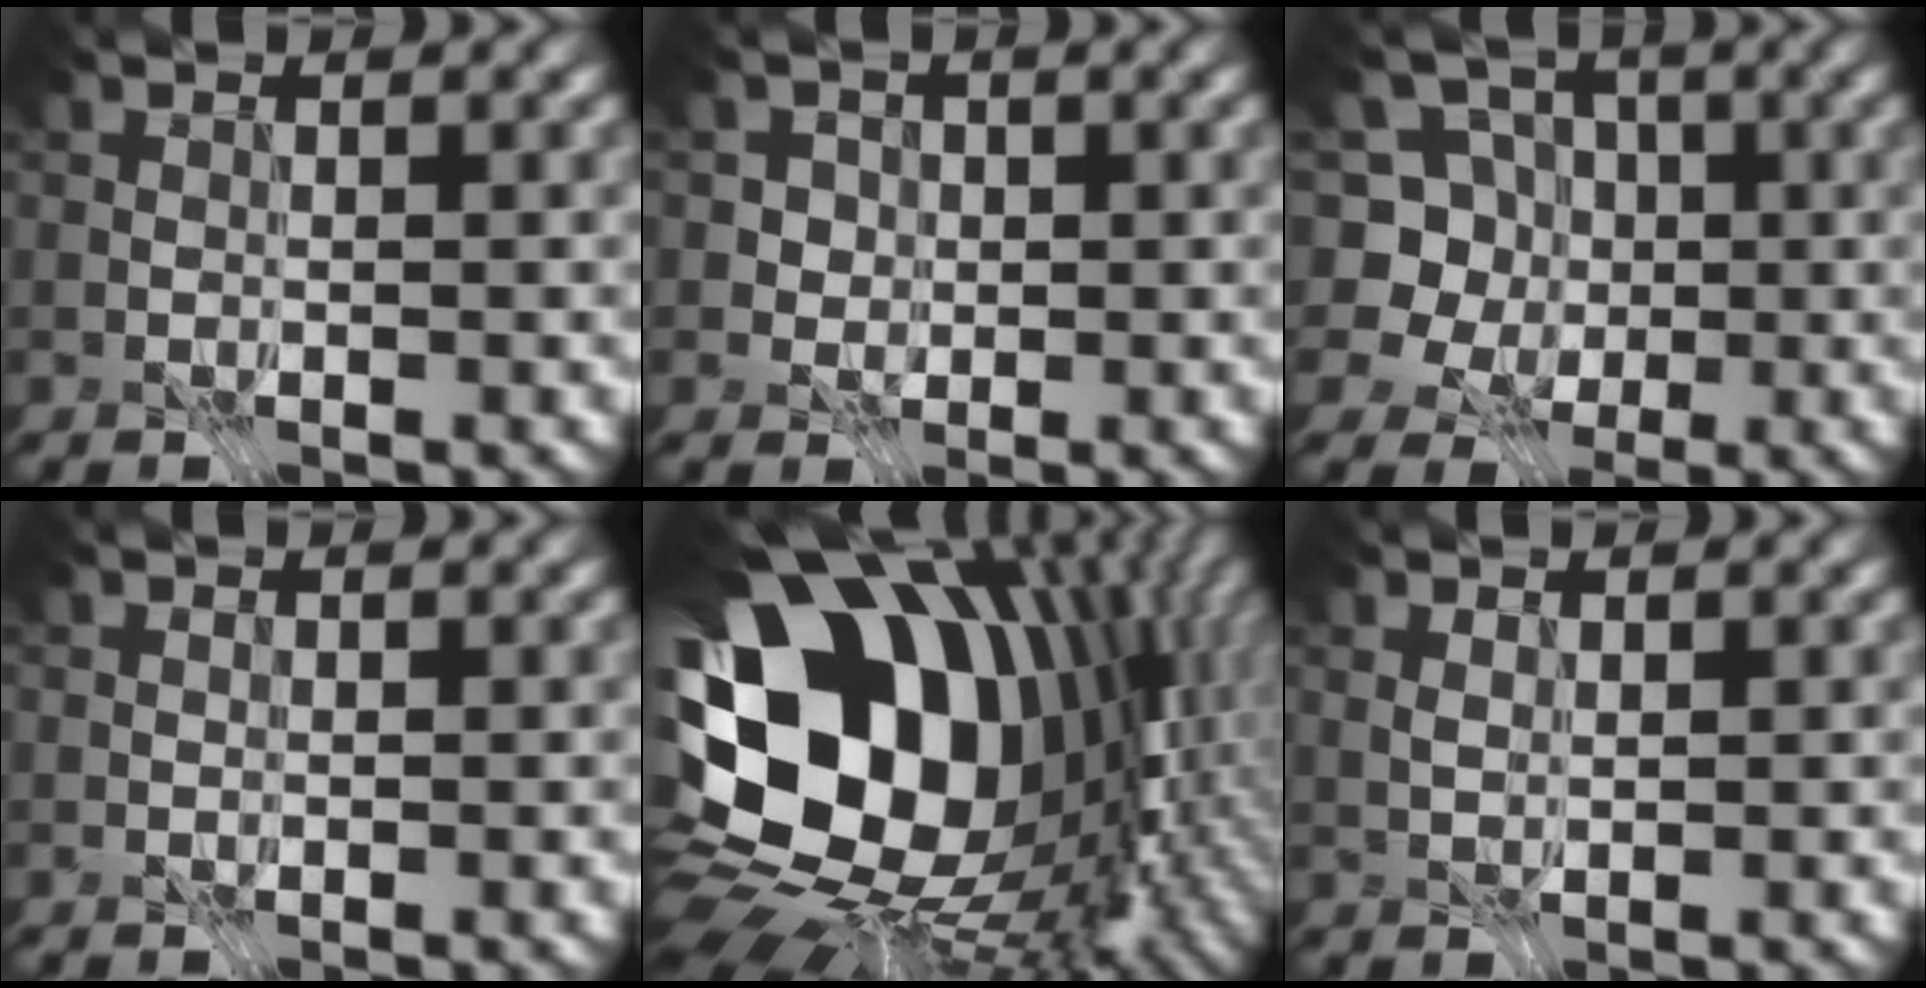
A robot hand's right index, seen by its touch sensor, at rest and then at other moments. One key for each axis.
{"total": 2.3, "fx": 0.2, "fy": 2.2, "fz": 0.7, "tx": -0.012, "ty": -0.007, "tz": 0.006}
{"total": 6.9, "fx": -1.5, "fy": 6.1, "fz": 2.7, "tx": -0.040, "ty": 0.013, "tz": -0.063}
{"total": 0.0}
{"total": 20.5, "fx": -0.8, "fy": 14.7, "fz": 14.3, "tx": -0.282, "ty": -0.025, "tz": 0.004}
{"total": 0.6, "fx": 0.2, "fy": 0.3, "fz": 0.5, "tx": -0.011, "ty": -0.004, "tz": 0.004}